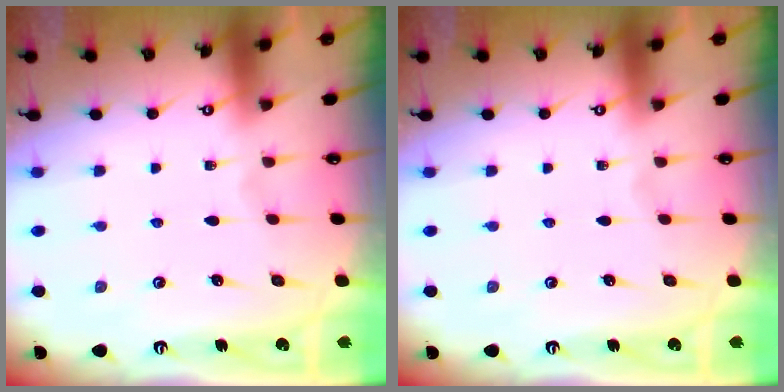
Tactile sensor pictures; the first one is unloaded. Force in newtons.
{"total": 0.0}